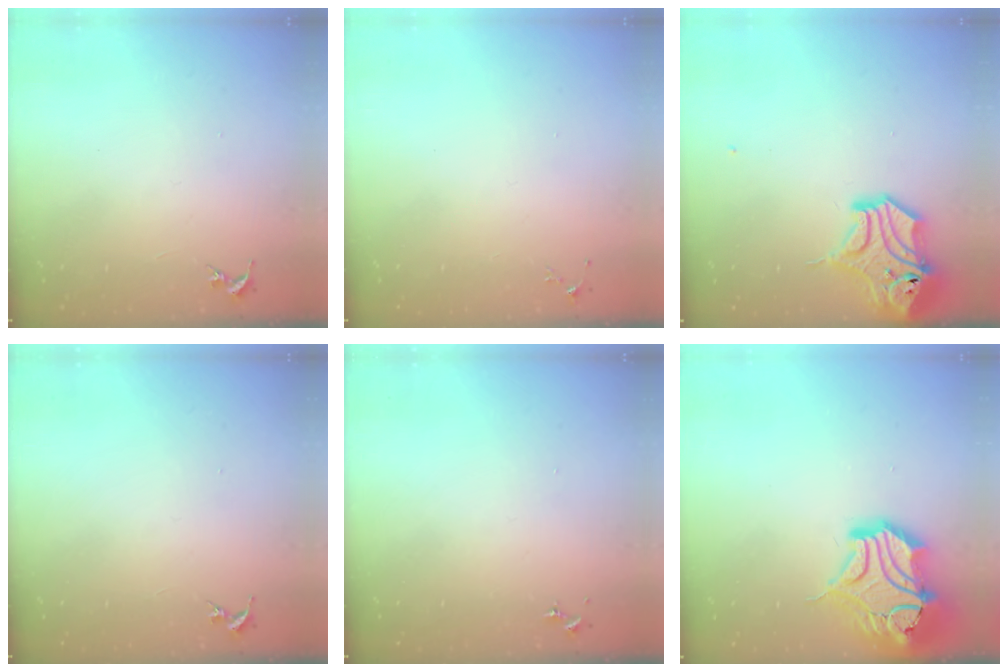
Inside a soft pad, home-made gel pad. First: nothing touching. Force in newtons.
{"total": 3.5, "press": 3.5, "slide": 0.5}
{"total": 14.8, "press": 14.7, "slide": 2.2}
{"total": 0.0}
{"total": 0.0}
{"total": 19.2, "press": 18.9, "slide": 3.2}